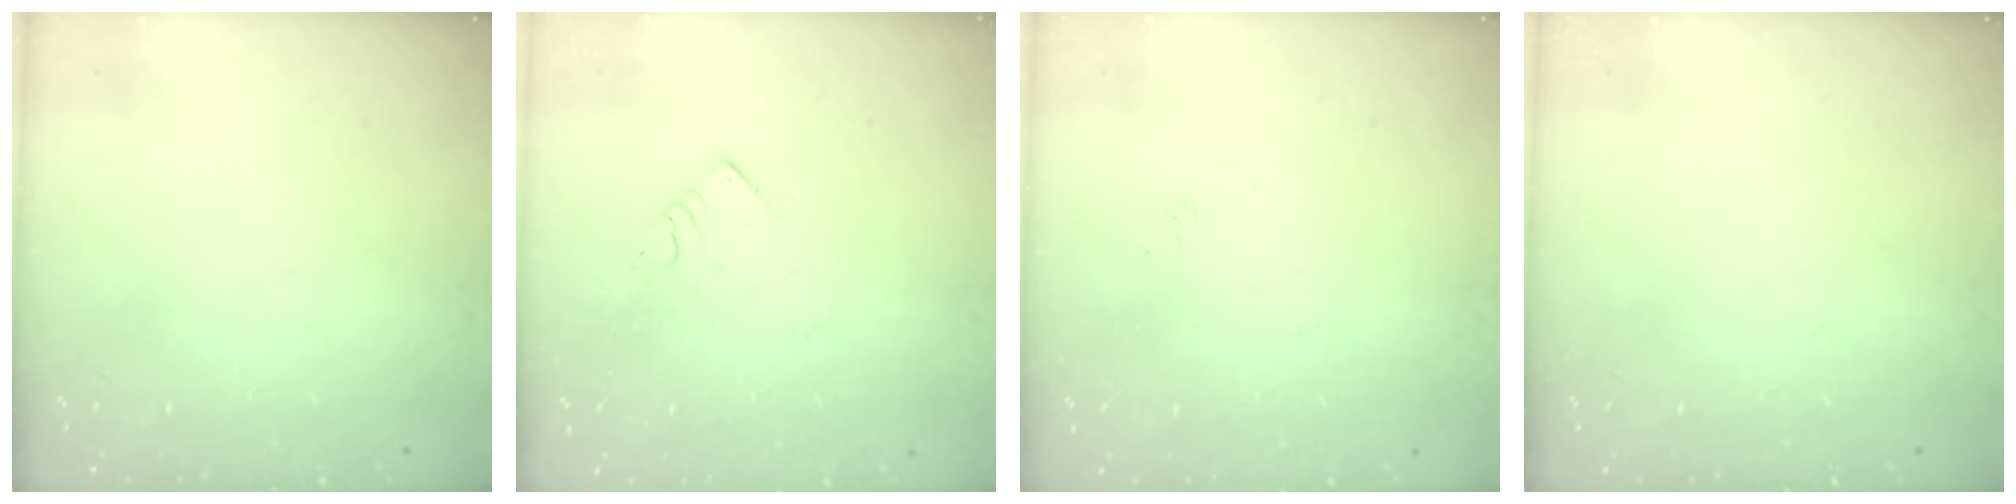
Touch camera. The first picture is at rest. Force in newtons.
{"total": 2.4, "press": 2.3, "slide": 0.5}
{"total": 1.7, "press": 1.7, "slide": 0.2}
{"total": 0.0}